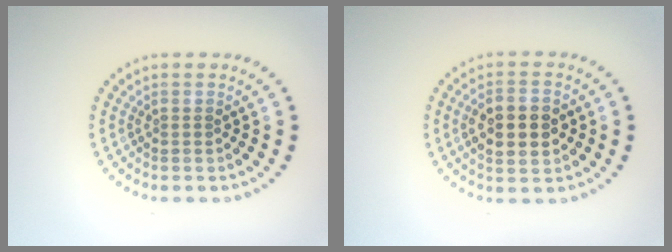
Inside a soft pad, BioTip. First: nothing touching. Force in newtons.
{"total": 4.7, "press": 4.7, "slide": 0.3}